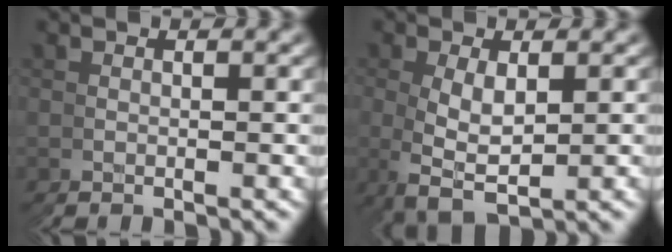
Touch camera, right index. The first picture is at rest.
{"total": 3.7, "force": [-0.1, 2.4, 2.9], "torque": [-0.074, -0.005, 0.000]}